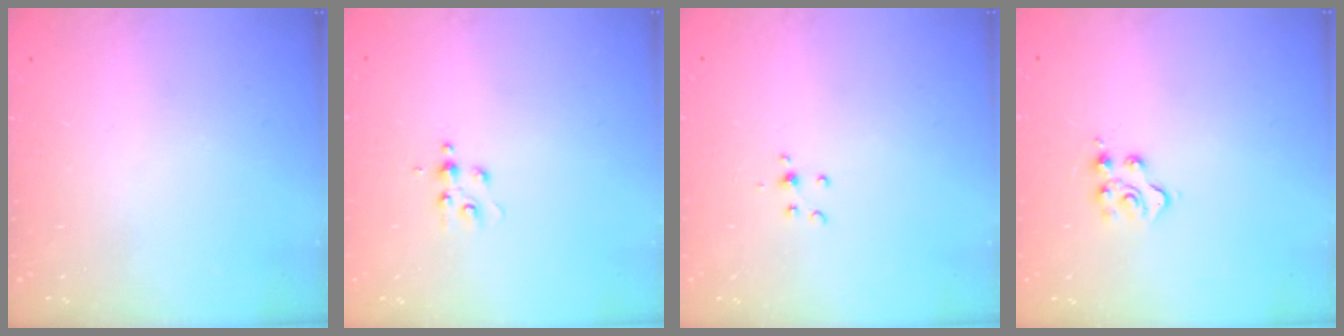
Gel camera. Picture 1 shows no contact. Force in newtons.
{"total": 3.5, "press": 3.5, "slide": 0.4}
{"total": 3.3, "press": 3.2, "slide": 1.0}
{"total": 5.2, "press": 5.2, "slide": 0.2}